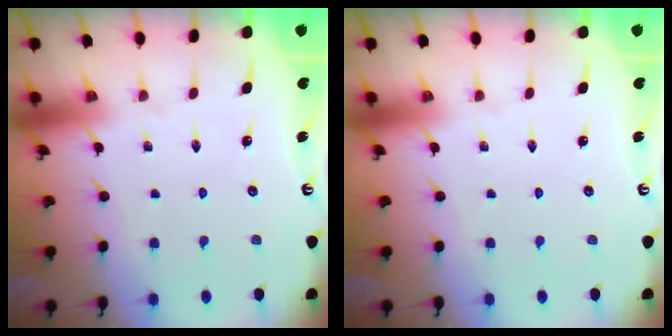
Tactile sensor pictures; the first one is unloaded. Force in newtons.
{"total": 0.0}